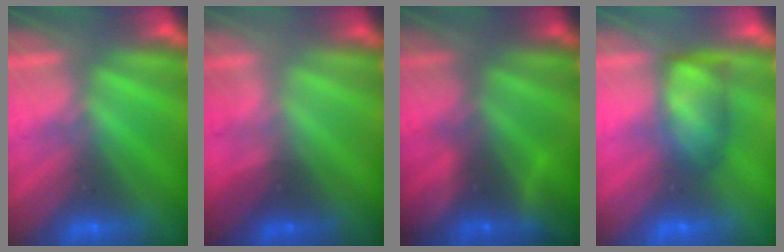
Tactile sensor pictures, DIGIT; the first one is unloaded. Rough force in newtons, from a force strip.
{"total": 1.8}
{"total": 6.3}
{"total": 4.9}